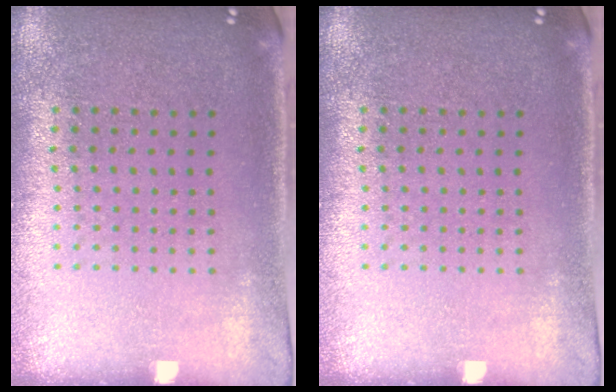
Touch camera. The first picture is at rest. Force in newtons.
{"total": 0.0}